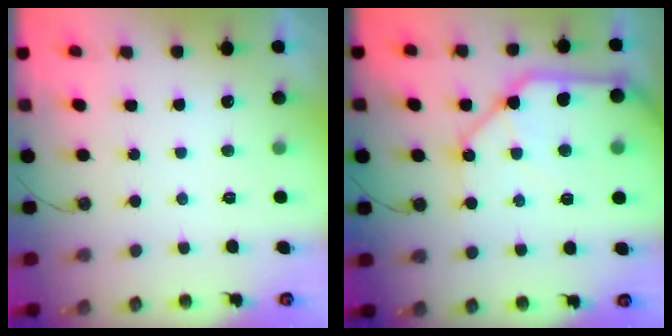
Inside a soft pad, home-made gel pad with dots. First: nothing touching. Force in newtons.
{"total": 15.9, "press": 15.7, "slide": 2.1}